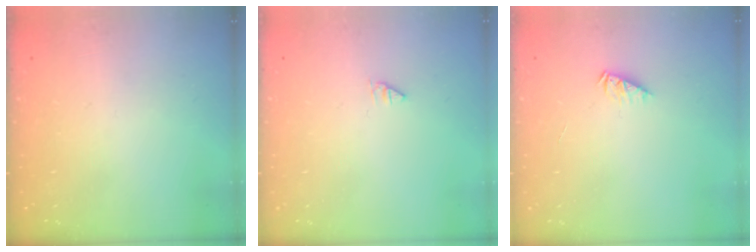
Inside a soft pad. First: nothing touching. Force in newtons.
{"total": 0.0}
{"total": 2.1, "press": 2.1, "slide": 0.3}